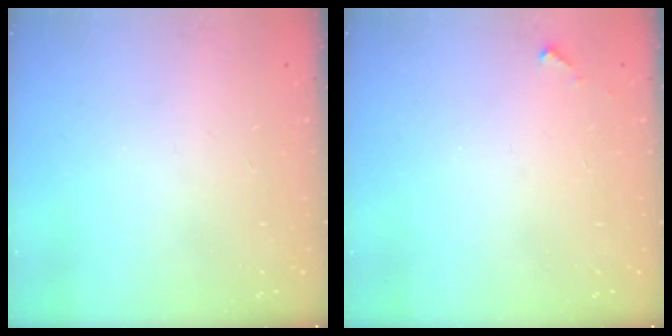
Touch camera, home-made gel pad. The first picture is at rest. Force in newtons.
{"total": 2.8, "press": 2.8, "slide": 0.1}